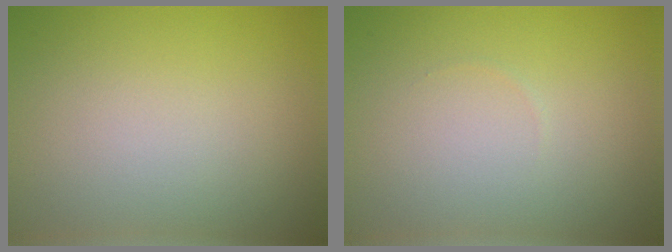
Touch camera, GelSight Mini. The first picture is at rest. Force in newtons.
{"total": 0.0}